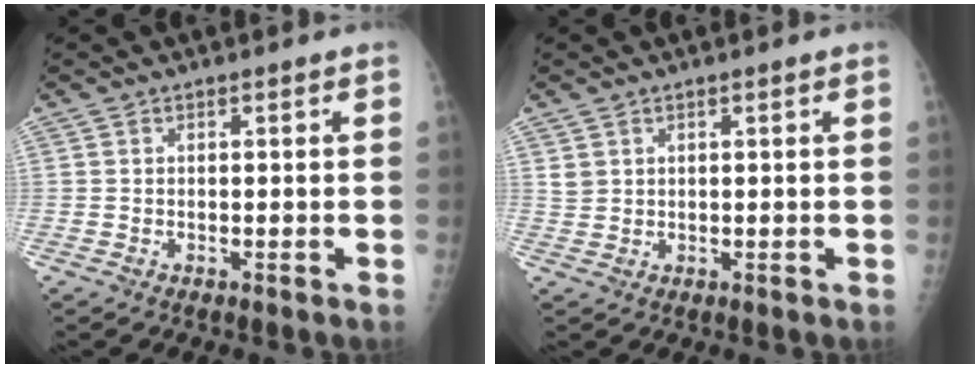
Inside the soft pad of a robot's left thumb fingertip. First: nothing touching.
{"total": 1.6, "force": [0.8, 1.3, 0.4], "torque": [0.006, -0.003, 0.015]}